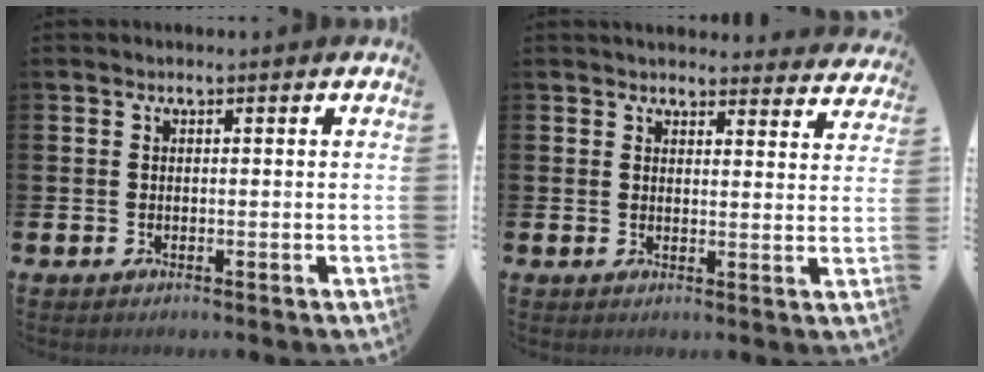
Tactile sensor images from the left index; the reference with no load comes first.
{"total": 3.6, "force": [3.5, 0.6, 0.1], "torque": [0.001, -0.023, 0.062]}